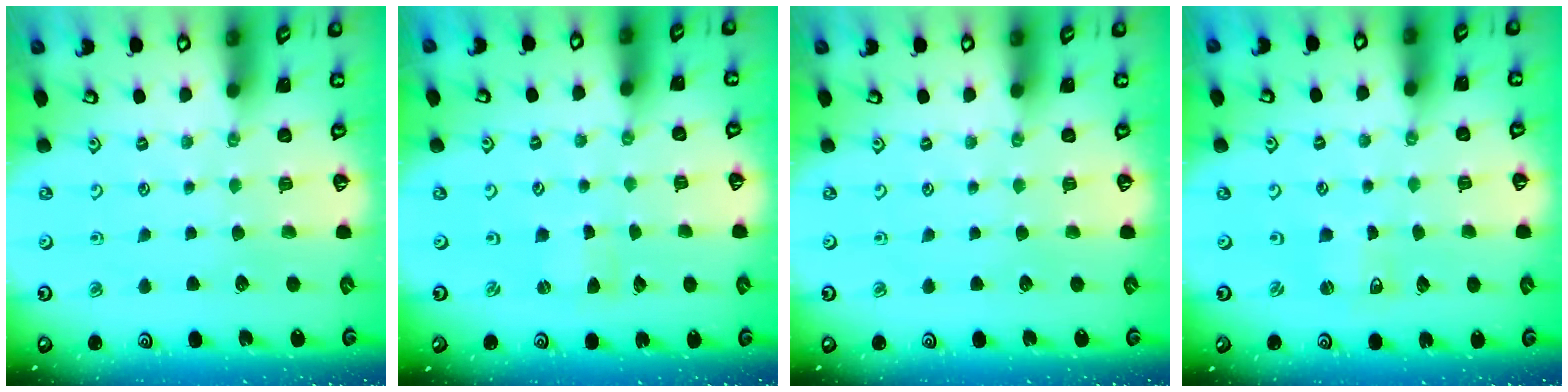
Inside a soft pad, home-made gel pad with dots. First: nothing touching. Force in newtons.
{"total": 0.6, "press": 0.6, "slide": 0.0}
{"total": 0.0}
{"total": 2.7, "press": 2.7, "slide": 0.3}